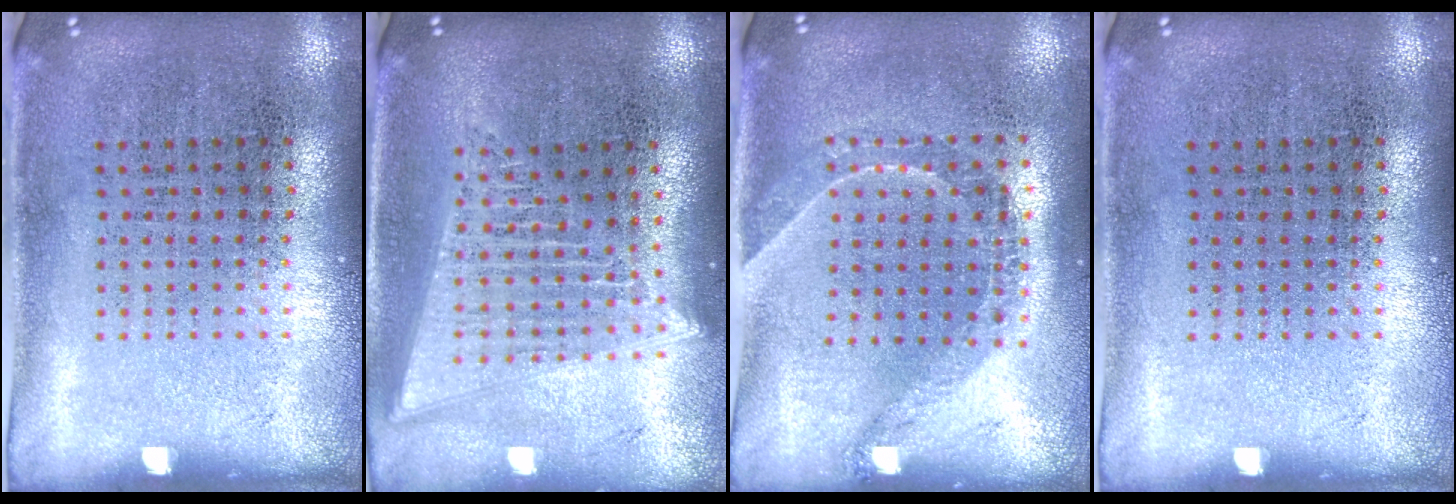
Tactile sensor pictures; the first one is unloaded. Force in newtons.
{"total": 2.0, "press": 1.7, "slide": 1.0}
{"total": 1.6, "press": 1.3, "slide": 1.0}
{"total": 0.0}